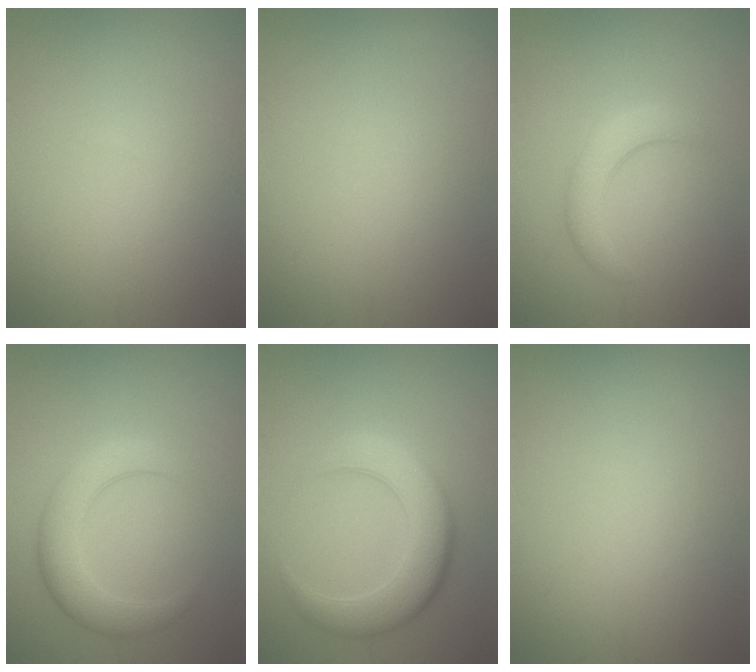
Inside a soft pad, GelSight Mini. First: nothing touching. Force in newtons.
{"total": 0.6, "press": 0.6, "slide": 0.1}
{"total": 2.6, "press": 2.6, "slide": 0.2}
{"total": 4.3, "press": 4.3, "slide": 0.1}
{"total": 6.2, "press": 6.2, "slide": 0.5}
{"total": 0.0}